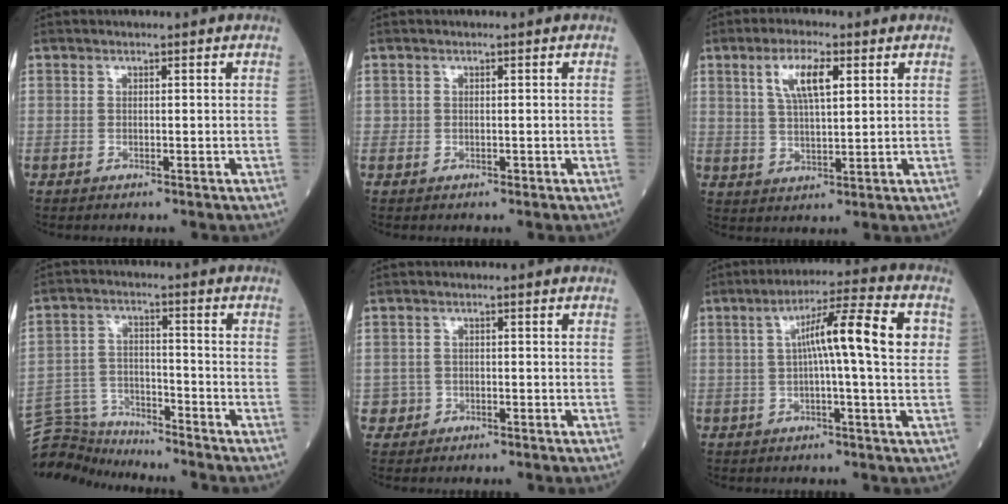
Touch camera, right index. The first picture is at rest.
{"total": 0.7, "force": [-0.1, 0.7, 0.2], "torque": [-0.004, 0.001, -0.001]}
{"total": 7.0, "force": [2.9, 1.9, 6.1], "torque": [-0.119, 0.008, 0.055]}
{"total": 7.5, "force": [-7.3, 0.7, -1.4], "torque": [0.017, 0.017, -0.136]}
{"total": 2.1, "force": [-0.7, 2.0, -0.1], "torque": [0.009, 0.010, -0.012]}
{"total": 11.5, "force": [1.7, 0.3, 11.4], "torque": [-0.180, 0.027, 0.023]}